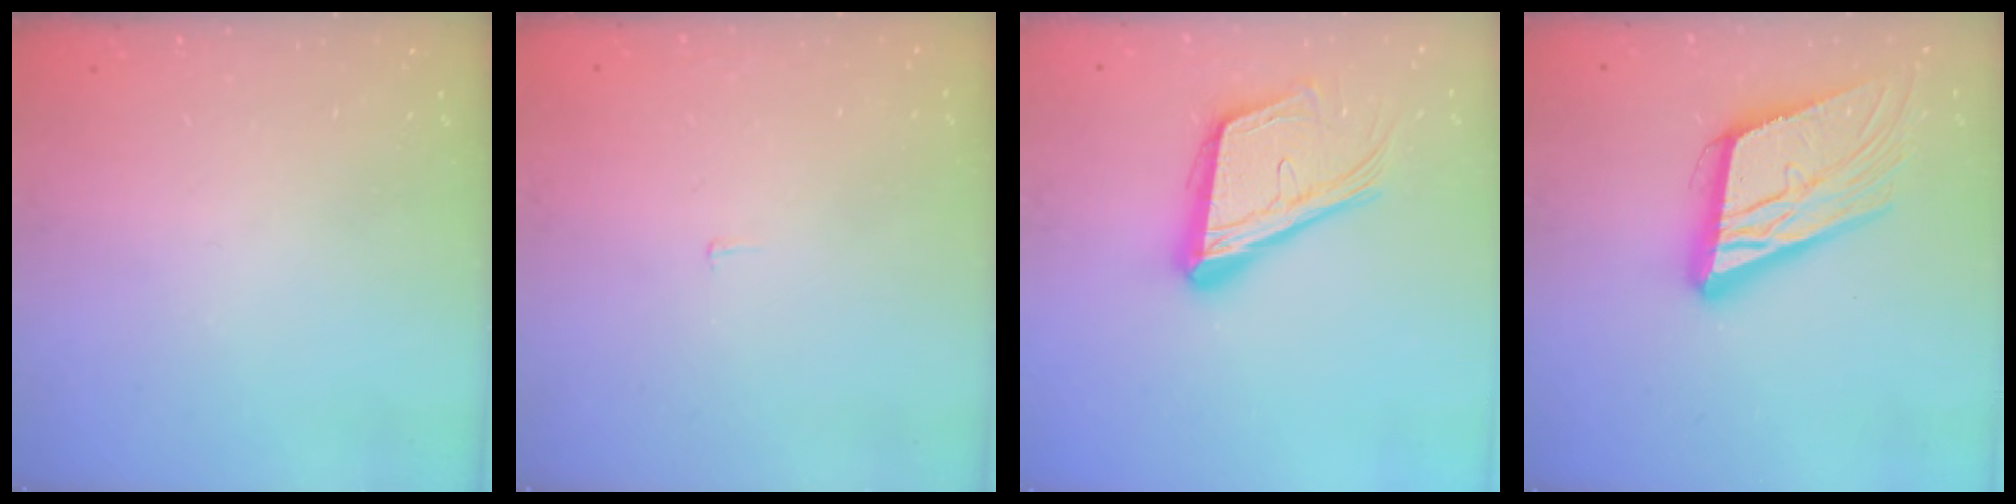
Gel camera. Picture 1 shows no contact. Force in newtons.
{"total": 2.2, "press": 2.2, "slide": 0.1}
{"total": 18.5, "press": 18.2, "slide": 3.5}
{"total": 18.5, "press": 18.2, "slide": 3.6}